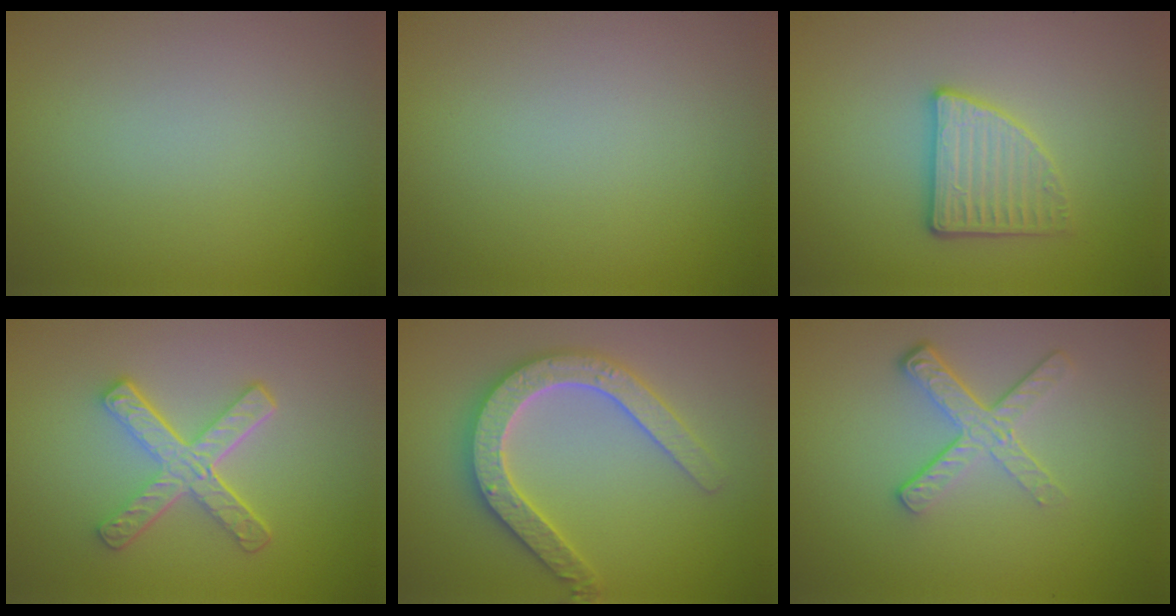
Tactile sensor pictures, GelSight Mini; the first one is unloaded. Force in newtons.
{"total": 0.0}
{"total": 3.3, "press": 3.0, "slide": 1.4}
{"total": 5.1, "press": 3.6, "slide": 3.6}
{"total": 5.3, "press": 5.2, "slide": 1.0}
{"total": 4.1, "press": 2.7, "slide": 3.0}